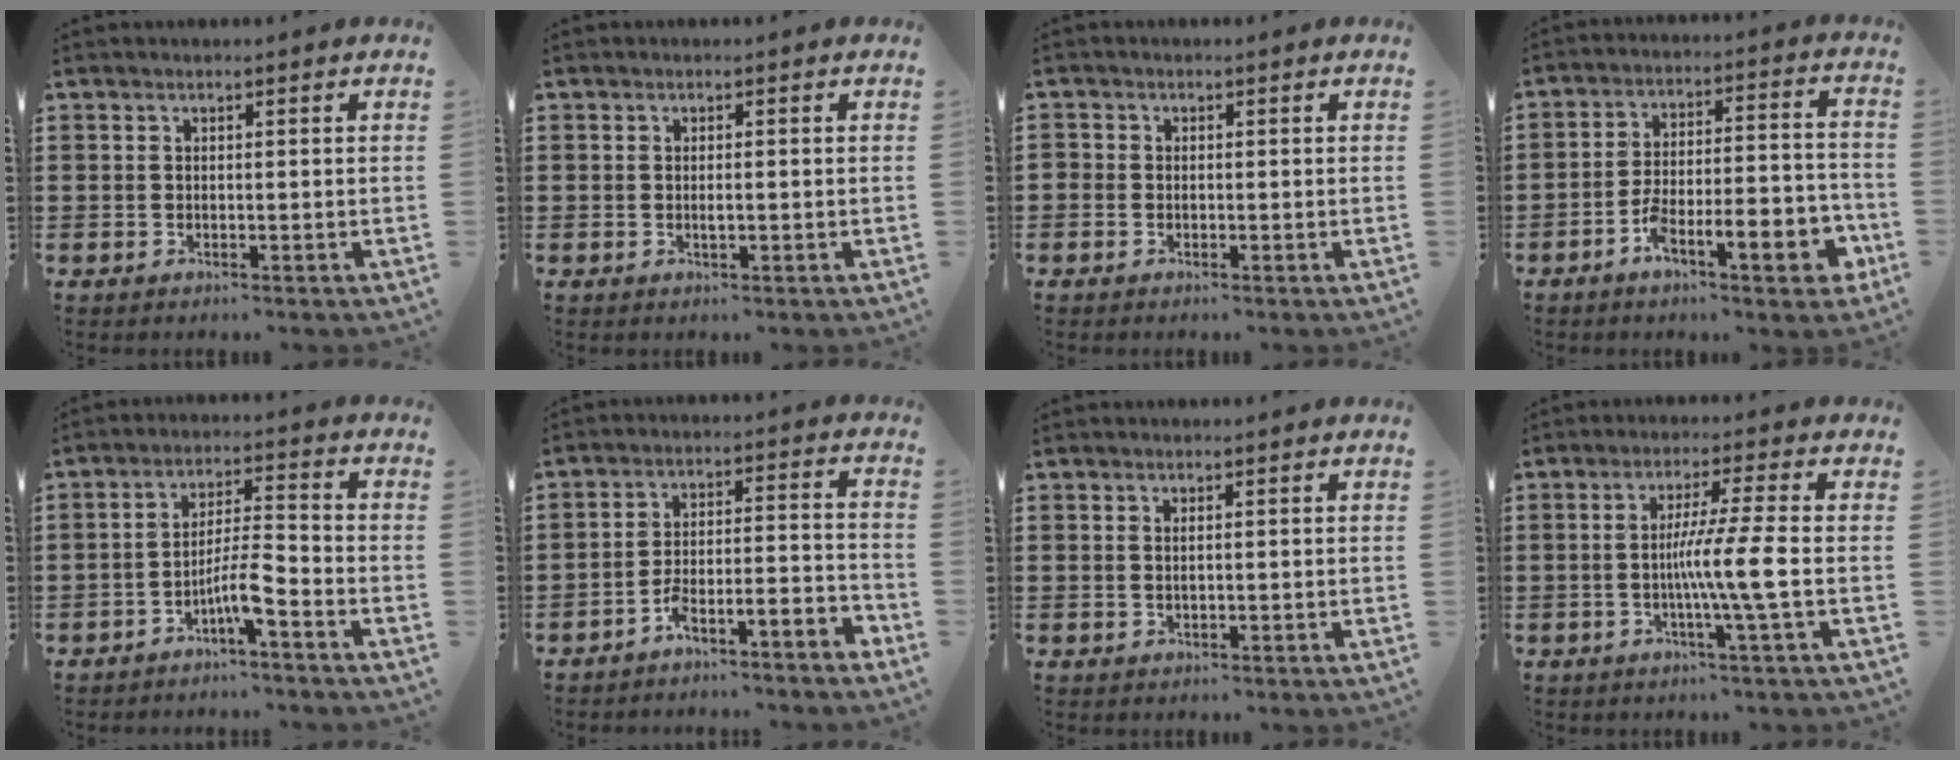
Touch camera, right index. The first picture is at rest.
{"total": 1.1, "force": [-0.1, 0.2, 1.1], "torque": [-0.027, -0.006, -0.004]}
{"total": 0.8, "force": [-0.4, 0.6, 0.2], "torque": [-0.004, 0.002, -0.009]}
{"total": 10.0, "force": [-5.6, 3.0, 7.8], "torque": [-0.136, 0.012, -0.101]}
{"total": 6.2, "force": [-3.6, 0.7, 4.9], "torque": [-0.098, 0.000, -0.070]}
{"total": 5.5, "force": [-5.2, 0.1, 1.7], "torque": [-0.031, 0.001, -0.105]}
{"total": 0.7, "force": [0.2, 0.1, 0.7], "torque": [-0.013, 0.000, 0.004]}
{"total": 7.9, "force": [-1.1, -0.7, 7.7], "torque": [-0.135, -0.011, -0.023]}